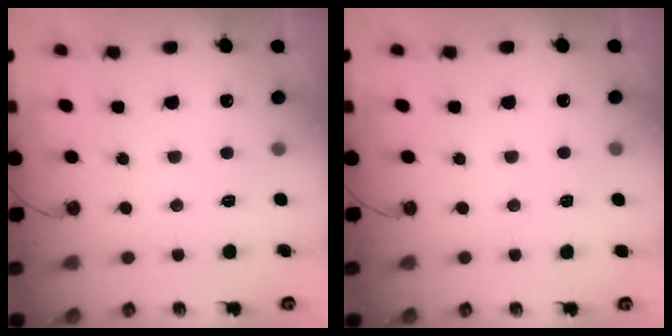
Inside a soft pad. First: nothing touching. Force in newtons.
{"total": 2.0, "press": 1.7, "slide": 0.9}